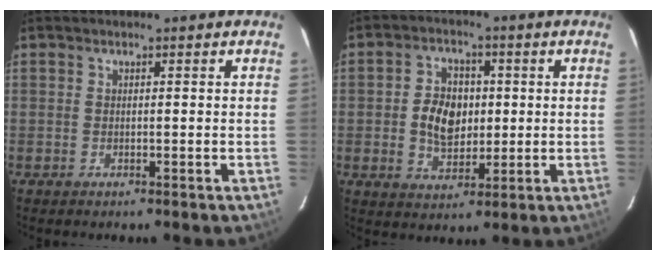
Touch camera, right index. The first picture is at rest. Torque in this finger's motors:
{"motor_torque": [0.33, 0.25, 0.16, 0.08]}